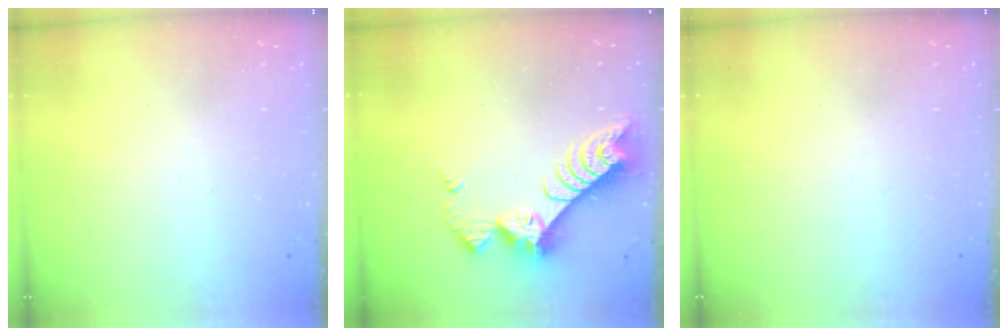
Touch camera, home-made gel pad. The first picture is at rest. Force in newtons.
{"total": 9.4, "press": 9.4, "slide": 0.7}
{"total": 0.0}